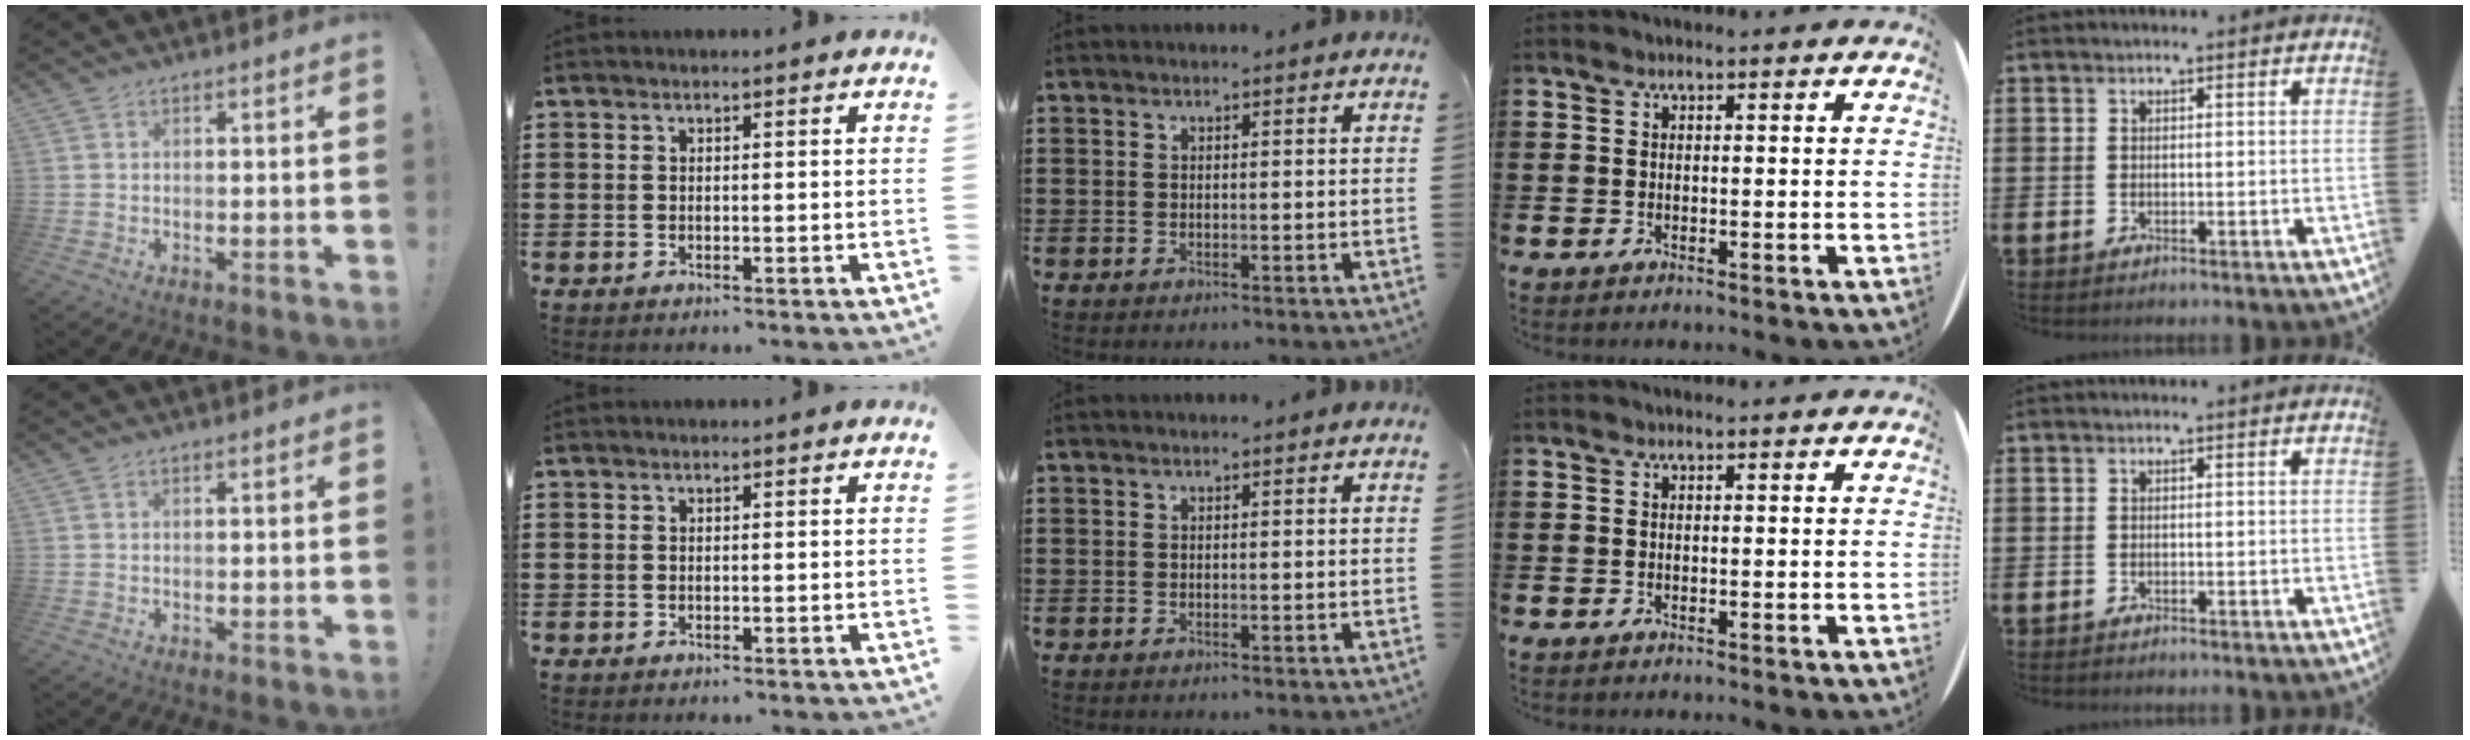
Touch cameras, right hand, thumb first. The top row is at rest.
{}